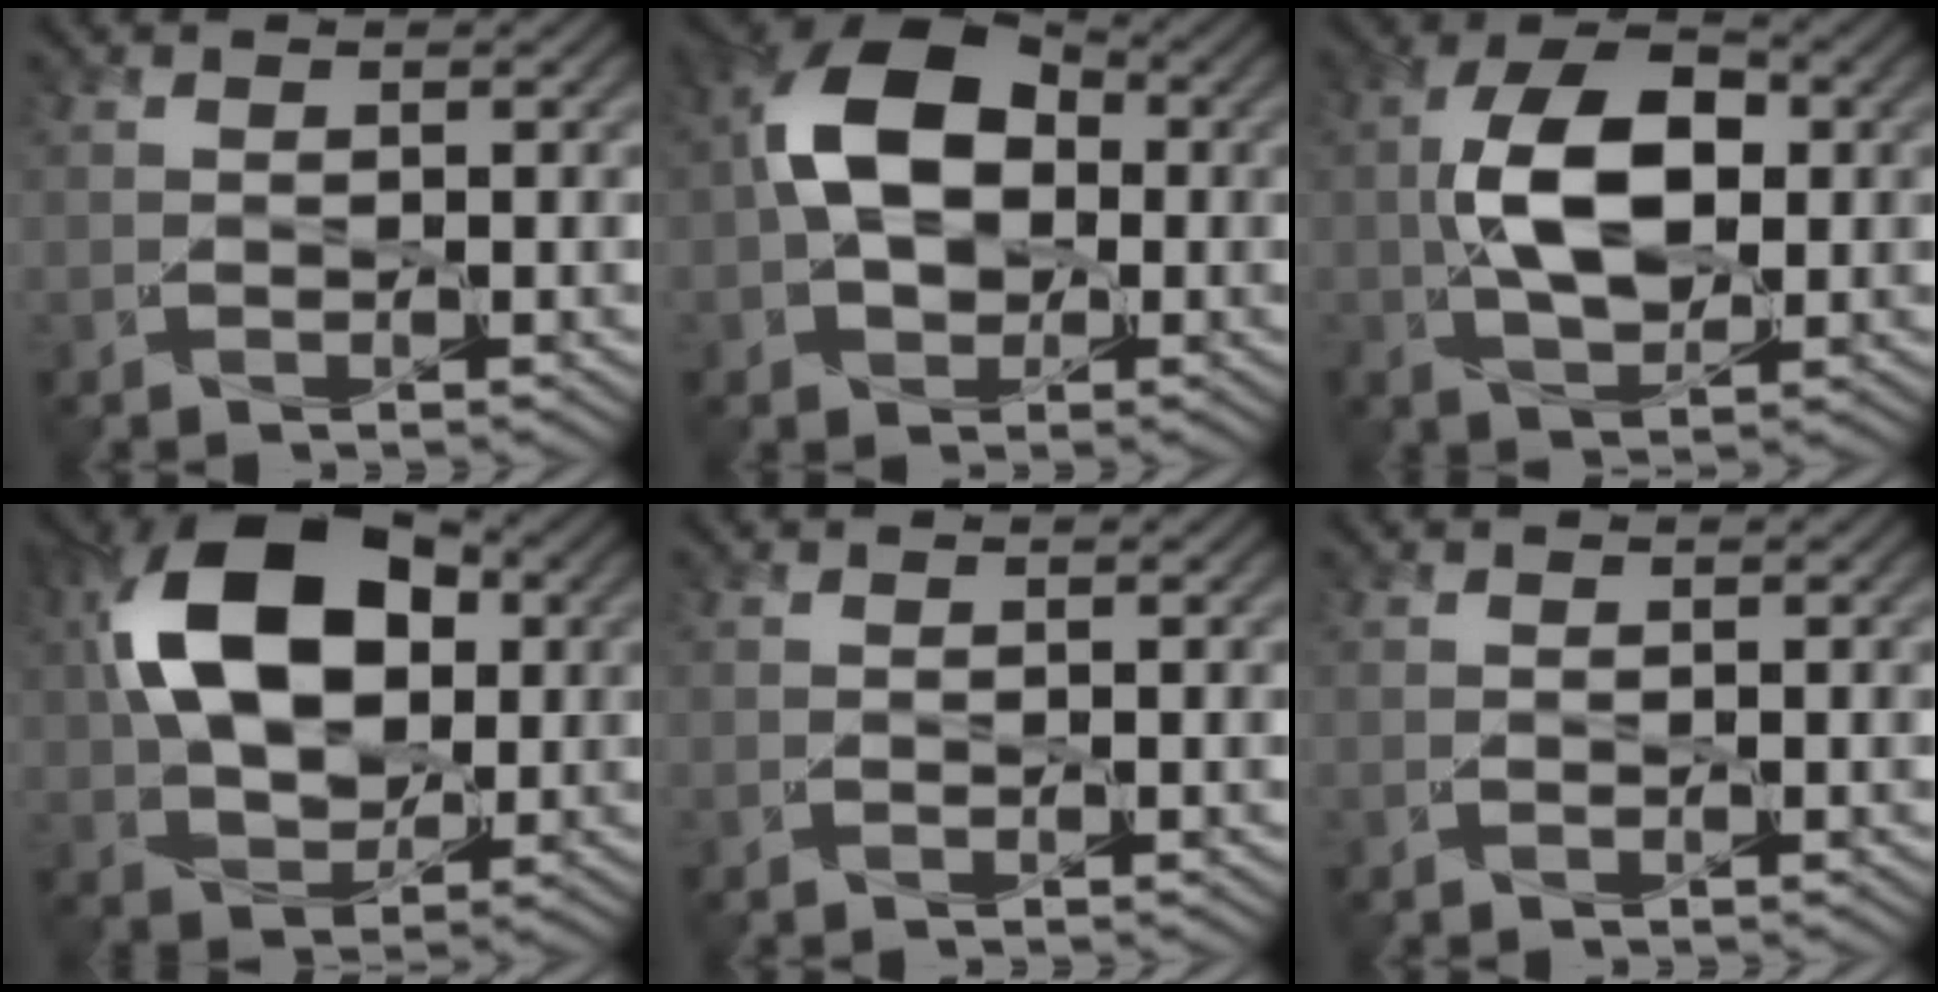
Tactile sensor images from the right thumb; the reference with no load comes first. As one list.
[{"total": 11.5, "force": [0.6, 8.1, 8.2], "torque": [-0.161, 0.017, -0.001]}, {"total": 9.6, "force": [0.3, 5.5, 7.8], "torque": [-0.155, 0.012, -0.003]}, {"total": 15.2, "force": [3.0, 9.9, 11.1], "torque": [-0.225, 0.026, 0.043]}, {"total": 0.0}, {"total": 0.0}]